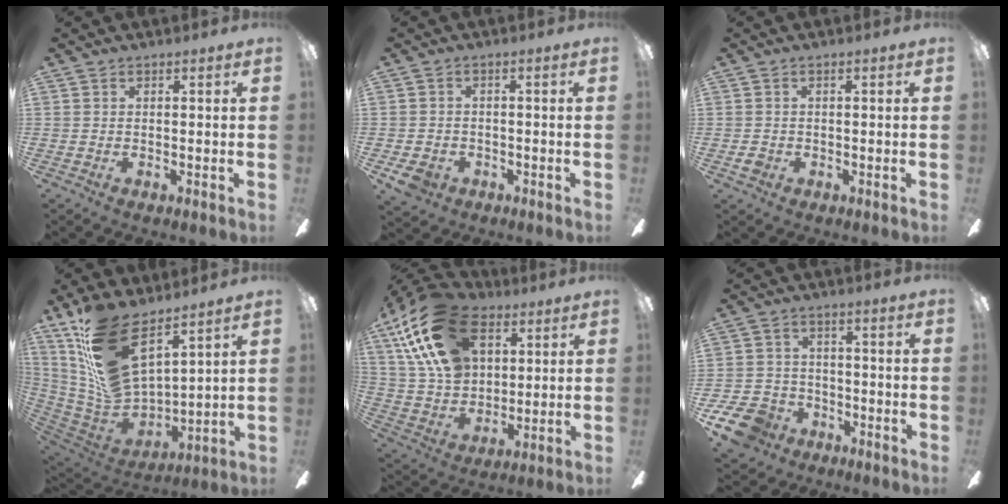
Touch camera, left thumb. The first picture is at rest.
{"total": 4.6, "force": [-2.6, 3.2, 2.0], "torque": [-0.054, 0.010, -0.052]}
{"total": 2.0, "force": [-0.6, 1.6, 1.0], "torque": [-0.018, 0.006, -0.013]}
{"total": 20.1, "force": [12.3, 9.1, 13.1], "torque": [-0.276, -0.083, 0.226]}
{"total": 23.2, "force": [10.9, 14.4, 14.6], "torque": [-0.302, -0.028, 0.193]}
{"total": 9.7, "force": [-5.9, 6.9, 3.5], "torque": [-0.090, 0.038, -0.109]}